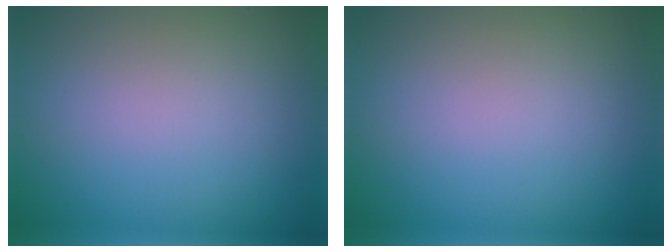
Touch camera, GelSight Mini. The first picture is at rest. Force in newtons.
{"total": 0.0}